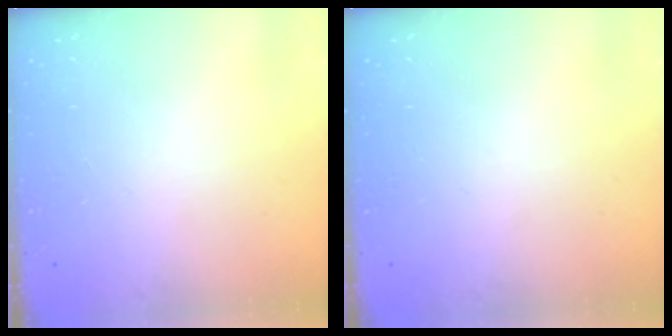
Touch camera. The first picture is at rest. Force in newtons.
{"total": 0.0}